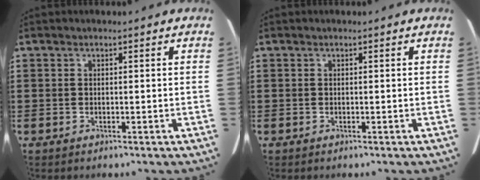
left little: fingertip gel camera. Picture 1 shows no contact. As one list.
[{"total": 0.0}]